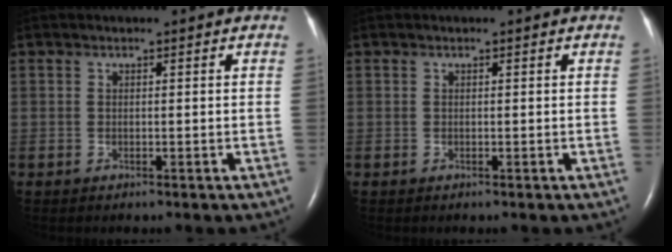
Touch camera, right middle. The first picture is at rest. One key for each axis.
{"total": 0.0}